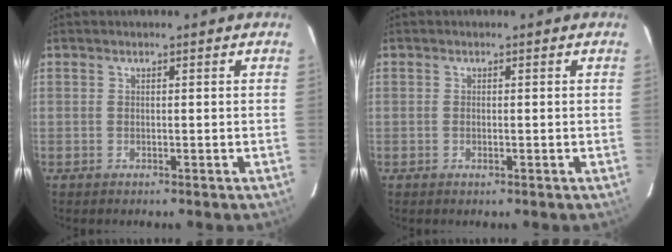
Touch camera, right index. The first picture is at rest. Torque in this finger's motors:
{"motor_torque": [0.21, 0.04, 0.05, 0.03]}